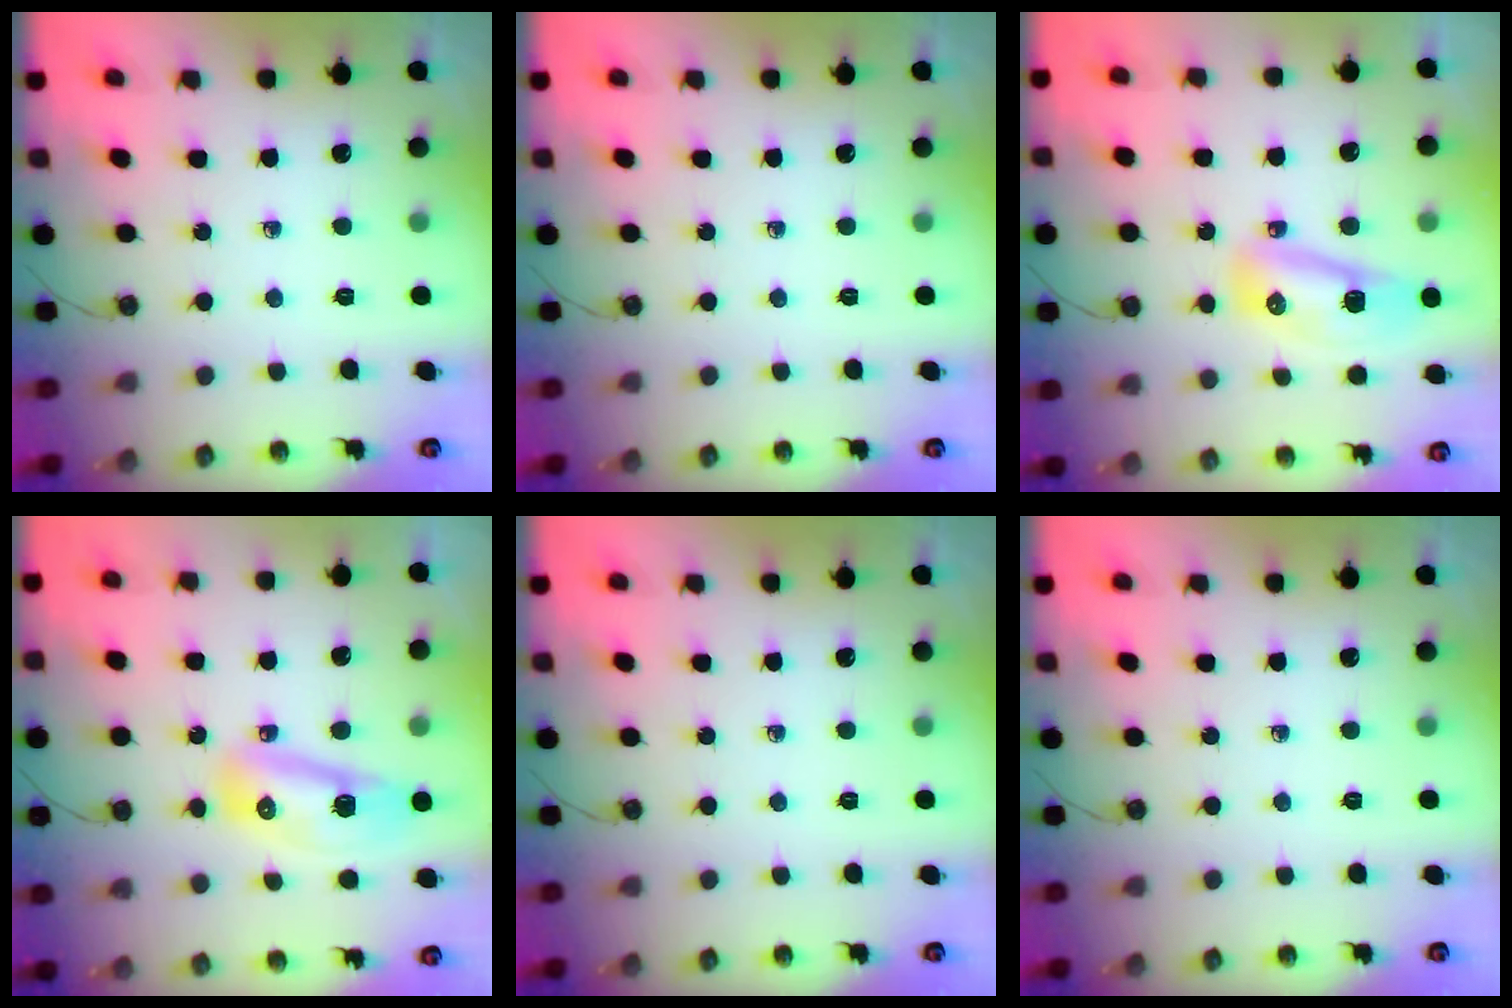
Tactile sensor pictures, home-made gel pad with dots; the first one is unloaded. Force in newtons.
{"total": 0.0}
{"total": 17.7, "press": 13.1, "slide": 12.0}
{"total": 10.0, "press": 9.9, "slide": 1.0}
{"total": 0.0}
{"total": 0.0}